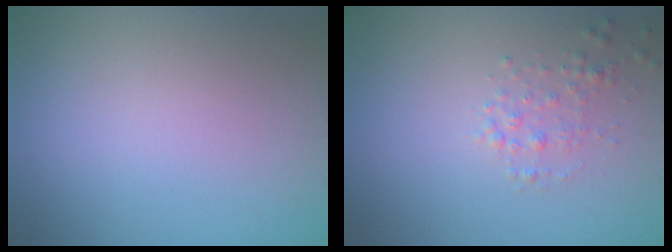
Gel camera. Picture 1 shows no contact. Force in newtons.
{"total": 1.4, "press": 1.4, "slide": 0.1}